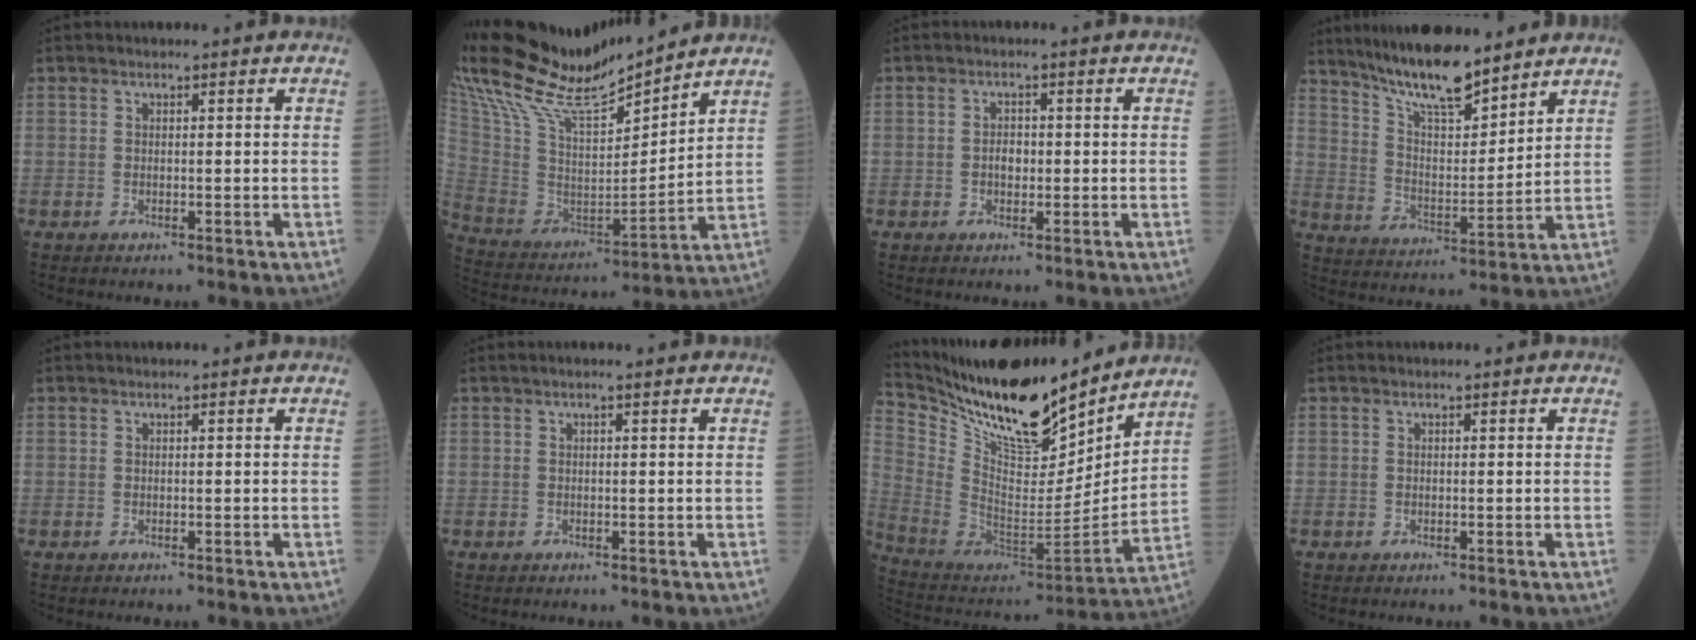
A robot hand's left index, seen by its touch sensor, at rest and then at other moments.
{"total": 17.2, "force": [15.8, 1.8, 6.6], "torque": [-0.148, -0.006, 0.299]}
{"total": 1.7, "force": [-0.2, 1.1, 1.3], "torque": [-0.021, 0.002, -0.003]}
{"total": 13.1, "force": [11.1, 2.2, 6.5], "torque": [-0.119, -0.002, 0.202]}
{"total": 0.0}
{"total": 1.2, "force": [1.0, -0.2, 0.6], "torque": [-0.011, 0.007, 0.017]}
{"total": 22.2, "force": [19.4, 3.9, 10.0], "torque": [-0.189, -0.034, 0.339]}
{"total": 0.0}